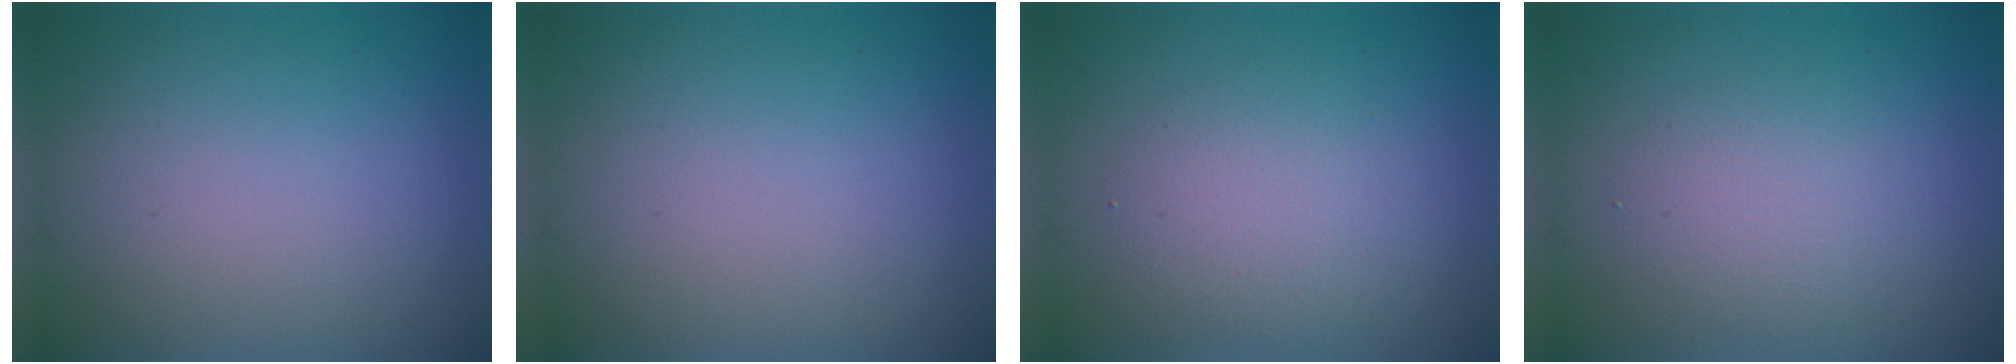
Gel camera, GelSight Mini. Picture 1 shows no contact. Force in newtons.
{"total": 0.0}
{"total": 3.0, "press": 3.0, "slide": 0.2}
{"total": 2.4, "press": 2.4, "slide": 0.1}